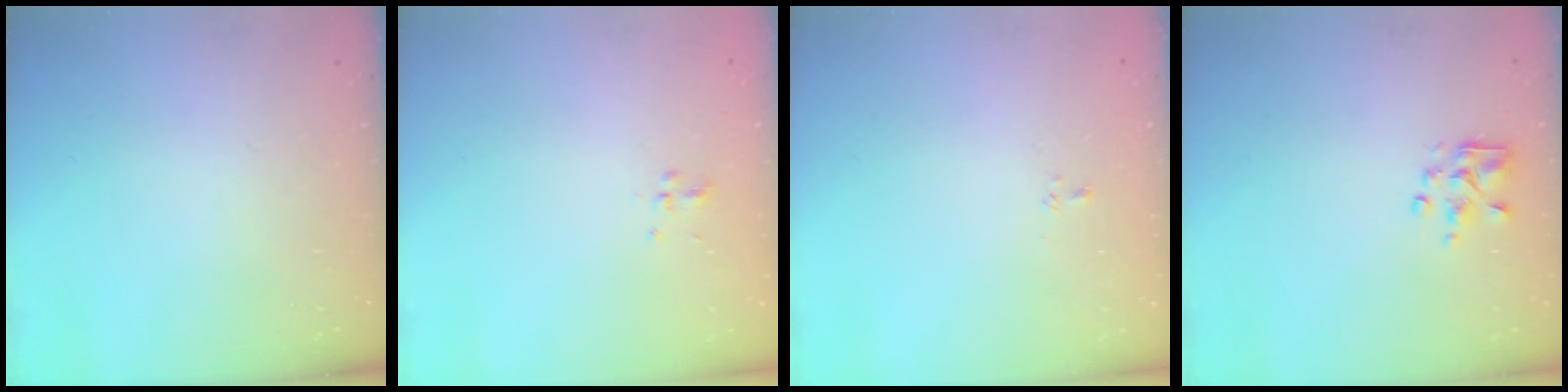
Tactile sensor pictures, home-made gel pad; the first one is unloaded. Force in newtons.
{"total": 2.0, "press": 1.8, "slide": 0.8}
{"total": 2.2, "press": 2.0, "slide": 0.9}
{"total": 3.2, "press": 3.1, "slide": 0.4}